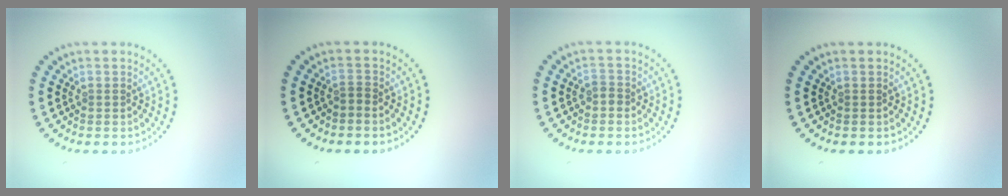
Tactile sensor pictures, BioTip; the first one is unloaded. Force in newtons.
{"total": 0.6, "press": 0.3, "slide": 0.6}
{"total": 1.1, "press": 0.9, "slide": 0.5}
{"total": 0.0}